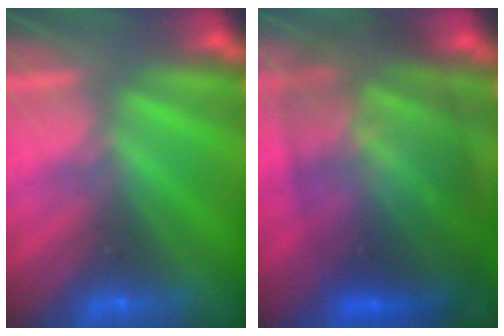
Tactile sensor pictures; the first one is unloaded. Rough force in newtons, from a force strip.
{"total": 7.7}